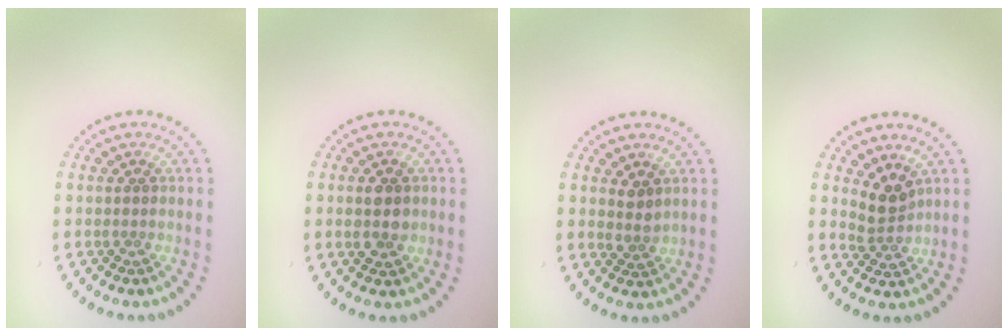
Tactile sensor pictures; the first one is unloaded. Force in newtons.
{"total": 2.1, "press": 2.1, "slide": 0.2}
{"total": 1.5, "press": 1.2, "slide": 0.8}
{"total": 2.4, "press": 1.8, "slide": 1.6}